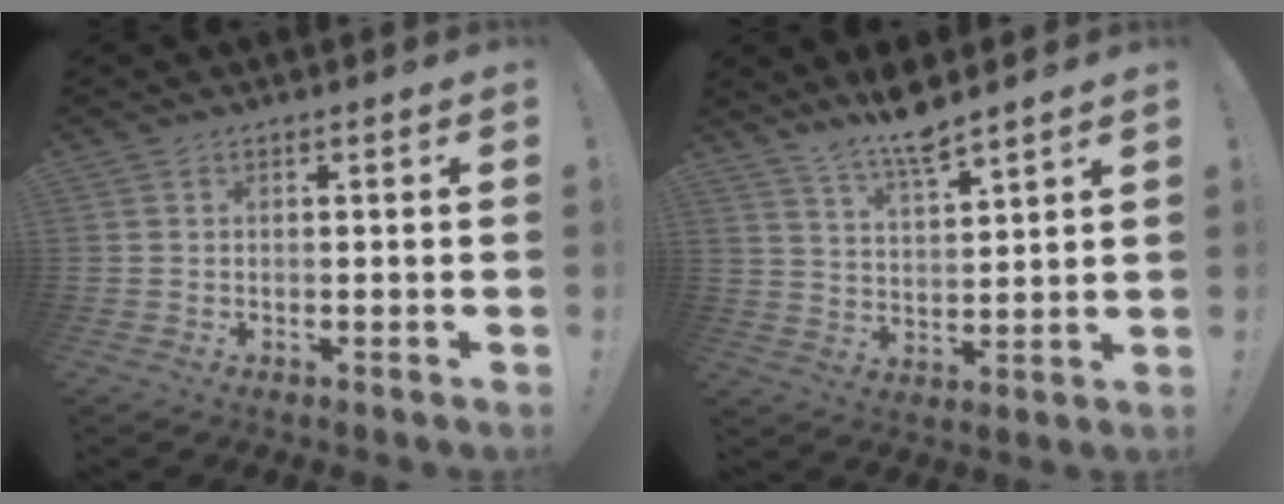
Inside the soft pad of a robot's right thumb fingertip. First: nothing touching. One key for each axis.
{"total": 9.0, "fx": 7.7, "fy": 1.4, "fz": 4.4, "tx": -0.082, "ty": -0.051, "tz": 0.137}